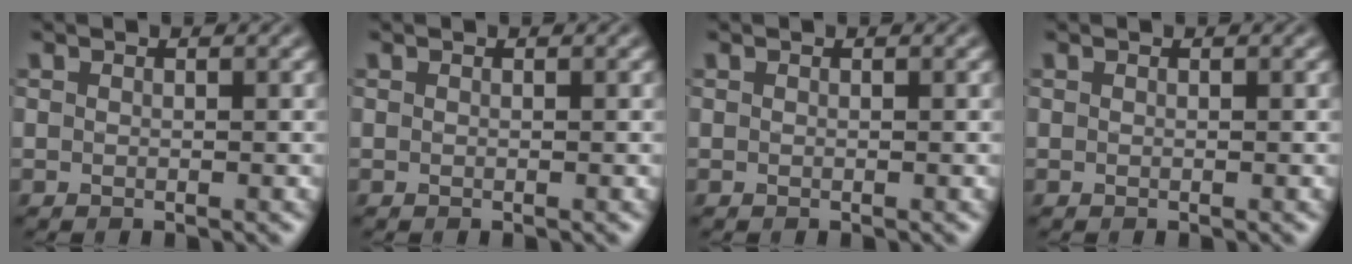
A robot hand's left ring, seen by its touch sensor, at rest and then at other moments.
{"total": 0.0}
{"total": 0.0}
{"total": 0.0}